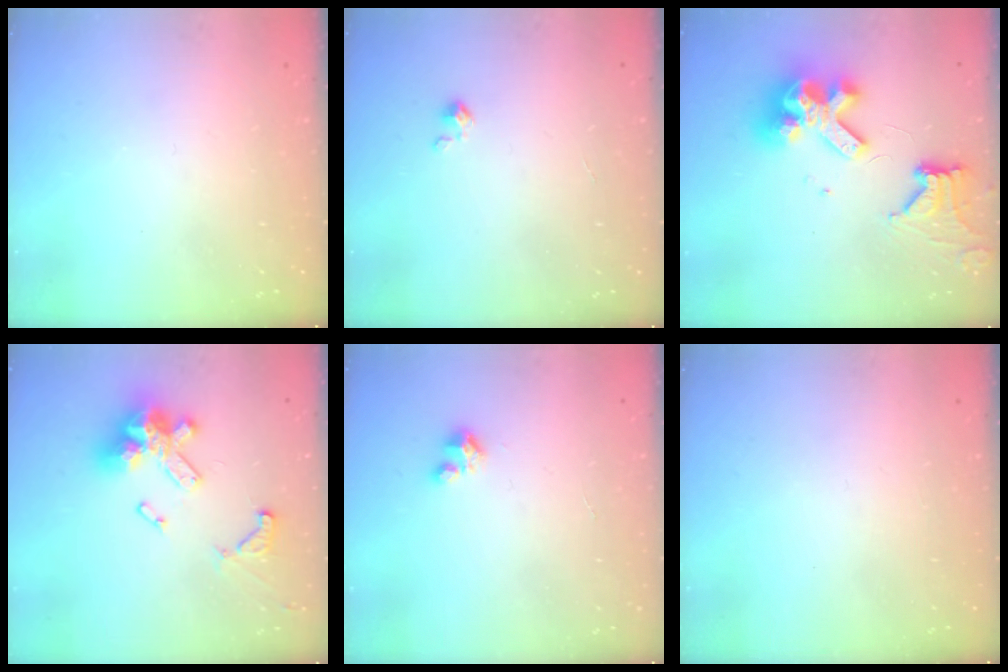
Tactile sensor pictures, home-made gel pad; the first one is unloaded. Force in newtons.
{"total": 1.1, "press": 1.1, "slide": 0.2}
{"total": 16.1, "press": 16.0, "slide": 2.0}
{"total": 15.9, "press": 15.7, "slide": 1.9}
{"total": 2.4, "press": 2.3, "slide": 0.2}
{"total": 0.0}